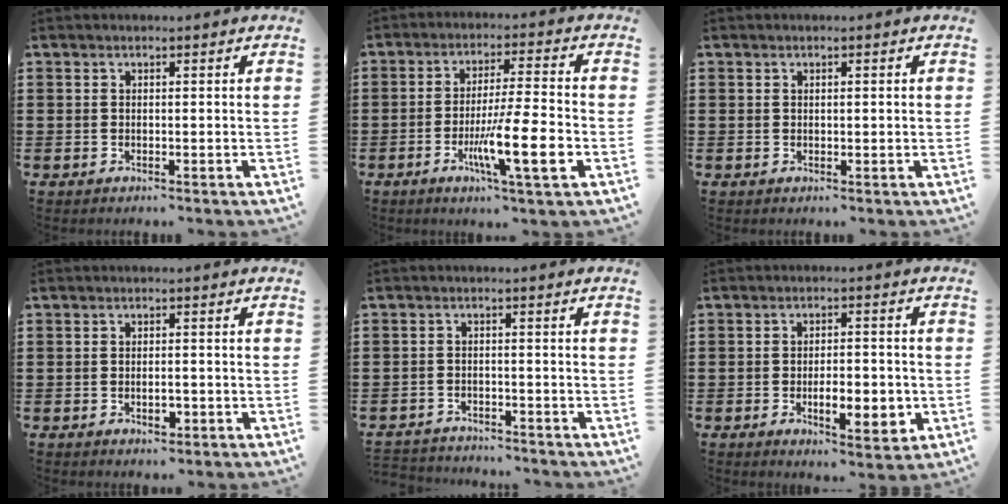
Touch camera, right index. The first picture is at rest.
{"total": 11.0, "force": [-3.7, 1.2, 10.3], "torque": [-0.186, -0.012, -0.065]}
{"total": 0.5, "force": [0.1, 0.1, 0.5], "torque": [-0.011, -0.001, 0.002]}
{"total": 2.5, "force": [-0.8, 1.1, 2.1], "torque": [-0.040, 0.002, -0.015]}
{"total": 2.4, "force": [-2.4, 0.2, -0.2], "torque": [-0.005, -0.001, -0.054]}
{"total": 6.7, "force": [-1.8, 2.8, 5.9], "torque": [-0.083, -0.002, -0.032]}